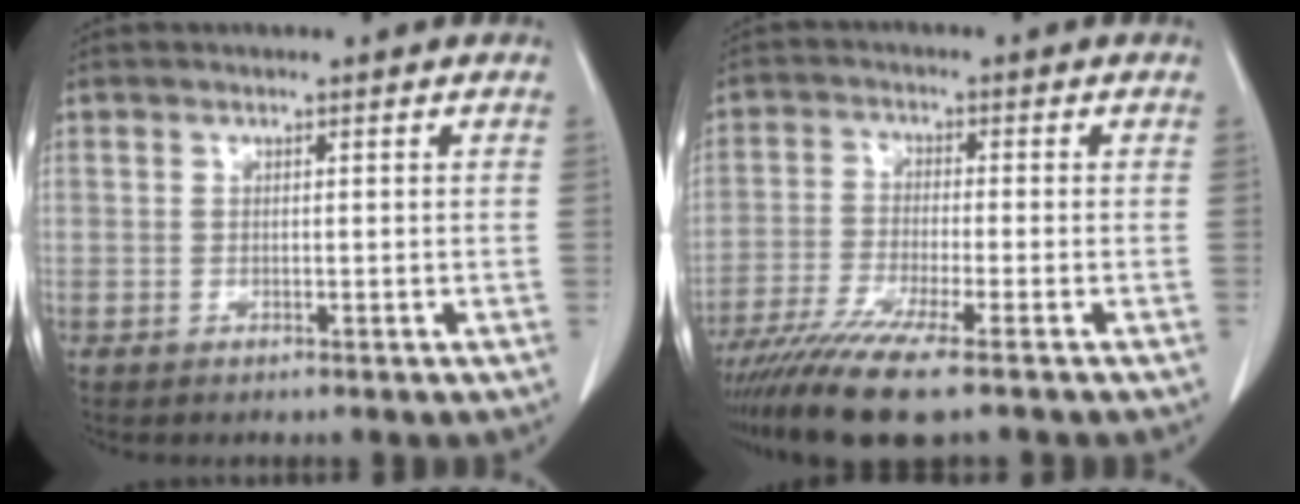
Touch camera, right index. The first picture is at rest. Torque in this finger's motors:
{"motor_torque": [1.25, -0.88, 0.65, 0.21]}